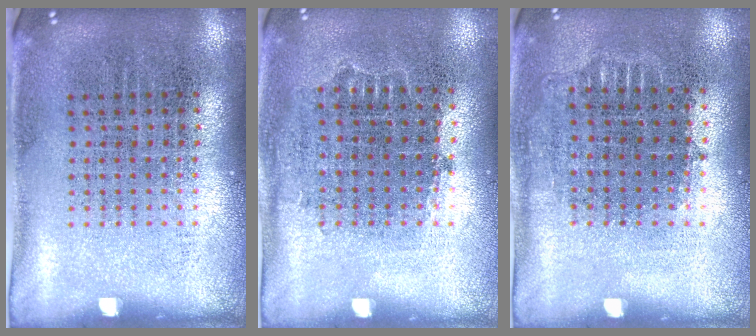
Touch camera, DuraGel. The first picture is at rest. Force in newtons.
{"total": 0.8, "press": 0.7, "slide": 0.3}
{"total": 0.7, "press": 0.7, "slide": 0.2}